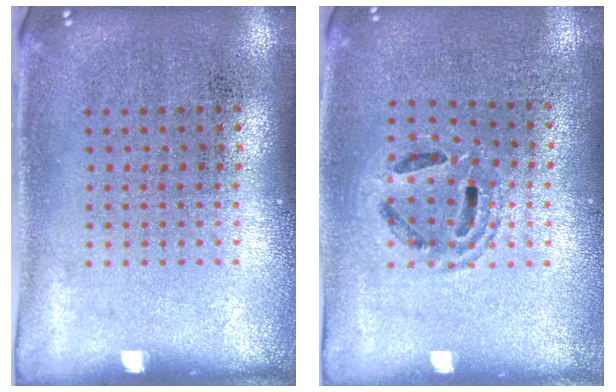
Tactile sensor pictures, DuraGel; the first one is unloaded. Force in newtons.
{"total": 1.2, "press": 1.1, "slide": 0.4}